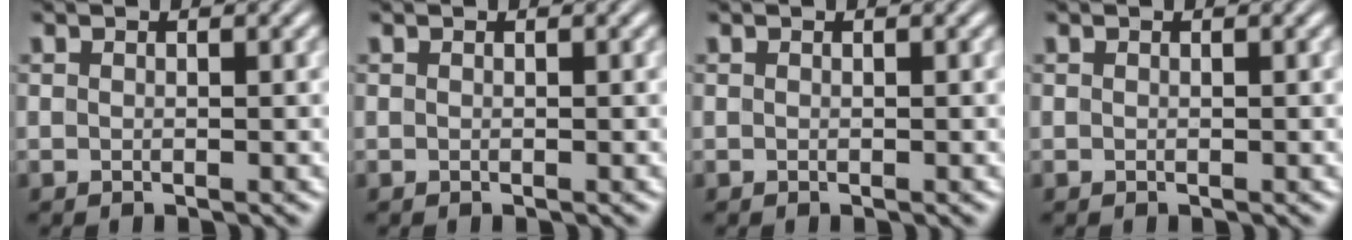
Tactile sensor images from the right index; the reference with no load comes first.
{"total": 0.0}
{"total": 0.0}
{"total": 0.0}